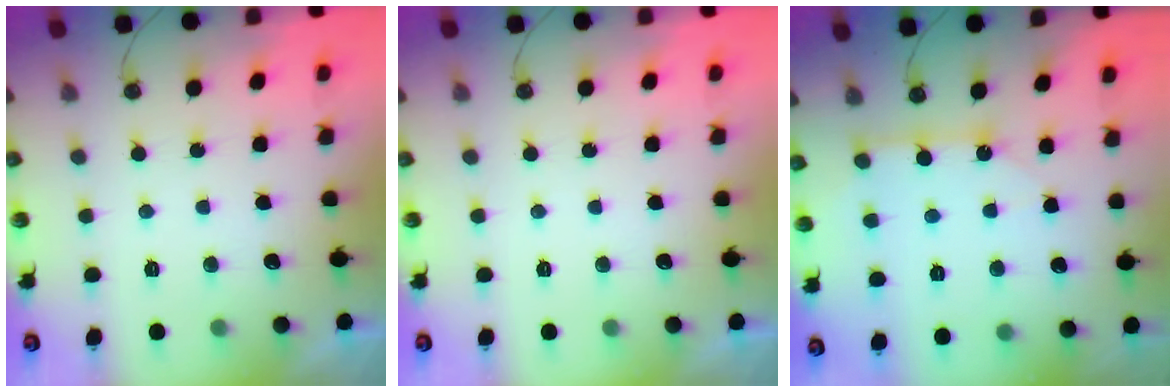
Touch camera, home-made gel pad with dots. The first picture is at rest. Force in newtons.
{"total": 0.0}
{"total": 7.7, "press": 7.6, "slide": 0.4}